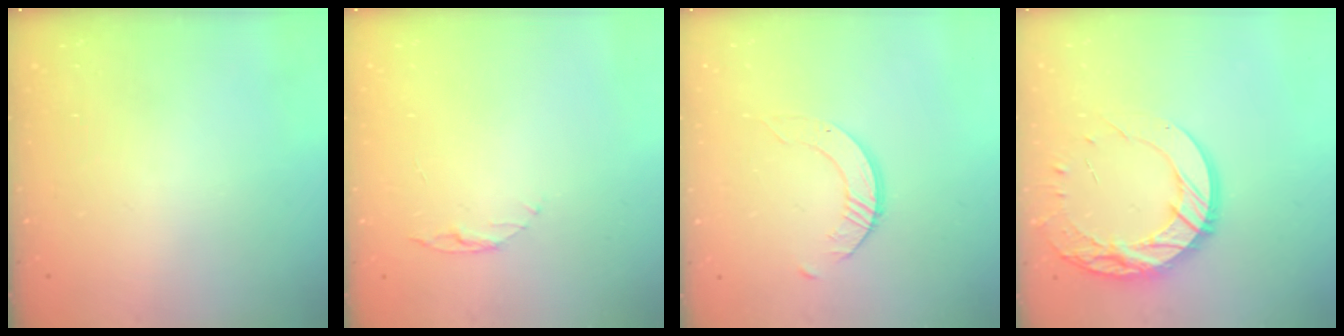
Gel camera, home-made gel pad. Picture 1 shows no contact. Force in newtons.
{"total": 3.9, "press": 3.9, "slide": 0.4}
{"total": 4.0, "press": 4.0, "slide": 0.1}
{"total": 16.6, "press": 16.5, "slide": 1.2}